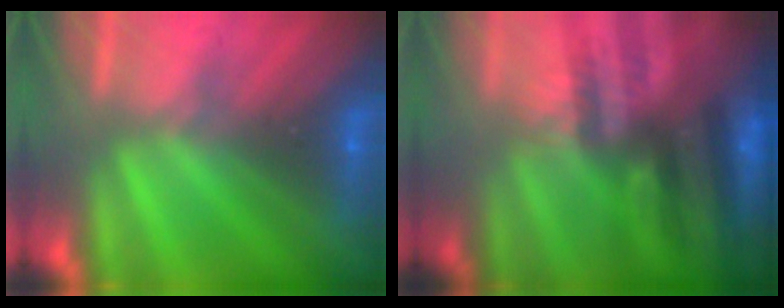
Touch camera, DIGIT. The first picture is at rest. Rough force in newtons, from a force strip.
{"total": 9.3}